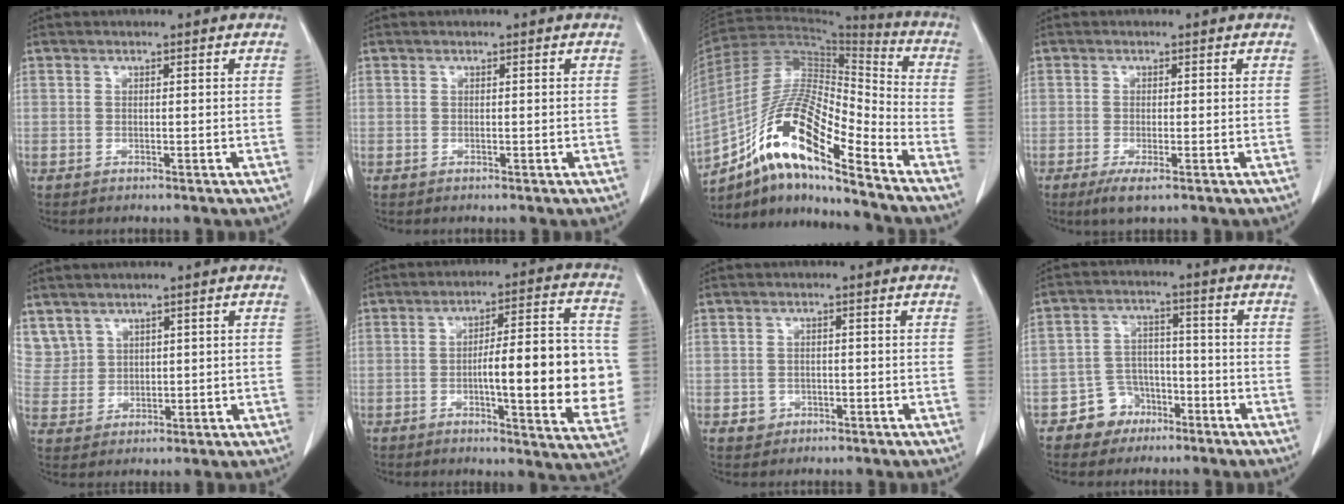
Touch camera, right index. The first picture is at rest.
{"total": 0.0}
{"total": 17.8, "force": [-11.2, 2.6, 13.5], "torque": [-0.258, 0.004, -0.198]}
{"total": 2.9, "force": [-1.6, 0.4, 2.4], "torque": [-0.042, -0.008, -0.025]}
{"total": 6.1, "force": [4.3, 4.3, 0.5], "torque": [-0.013, 0.010, 0.102]}
{"total": 16.9, "force": [-1.7, 3.0, 16.5], "torque": [-0.213, 0.013, -0.018]}
{"total": 1.8, "force": [-0.7, 1.7, 0.3], "torque": [-0.001, 0.009, -0.004]}
{"total": 5.9, "force": [-3.5, 4.7, 0.8], "torque": [-0.008, 0.016, -0.053]}